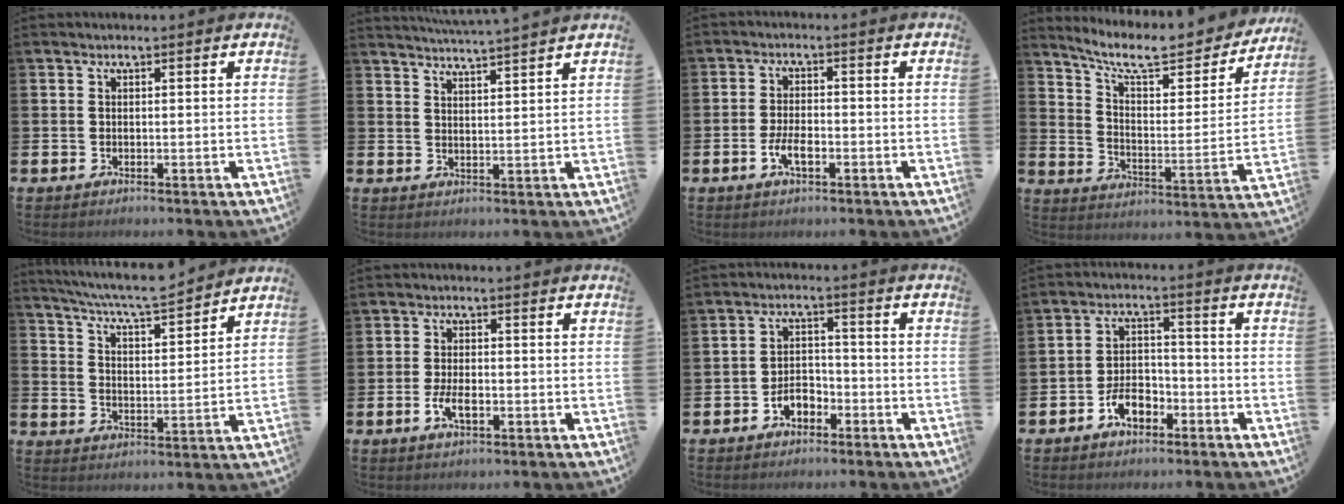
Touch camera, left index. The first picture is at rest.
{"total": 3.8, "force": [3.7, -0.9, 0.2], "torque": [-0.018, -0.021, 0.068]}
{"total": 3.5, "force": [-1.1, 1.5, 2.9], "torque": [-0.056, 0.001, -0.022]}
{"total": 9.1, "force": [8.0, 2.5, 3.7], "torque": [-0.097, -0.059, 0.134]}
{"total": 6.7, "force": [6.4, 0.0, 1.8], "torque": [-0.064, -0.046, 0.111]}
{"total": 3.4, "force": [-1.0, 1.5, 2.8], "torque": [-0.048, -0.003, -0.021]}
{"total": 3.4, "force": [-2.3, 2.0, 1.4], "torque": [-0.028, 0.009, -0.049]}
{"total": 4.7, "force": [-2.9, 2.7, 2.5], "torque": [-0.049, 0.015, -0.054]}